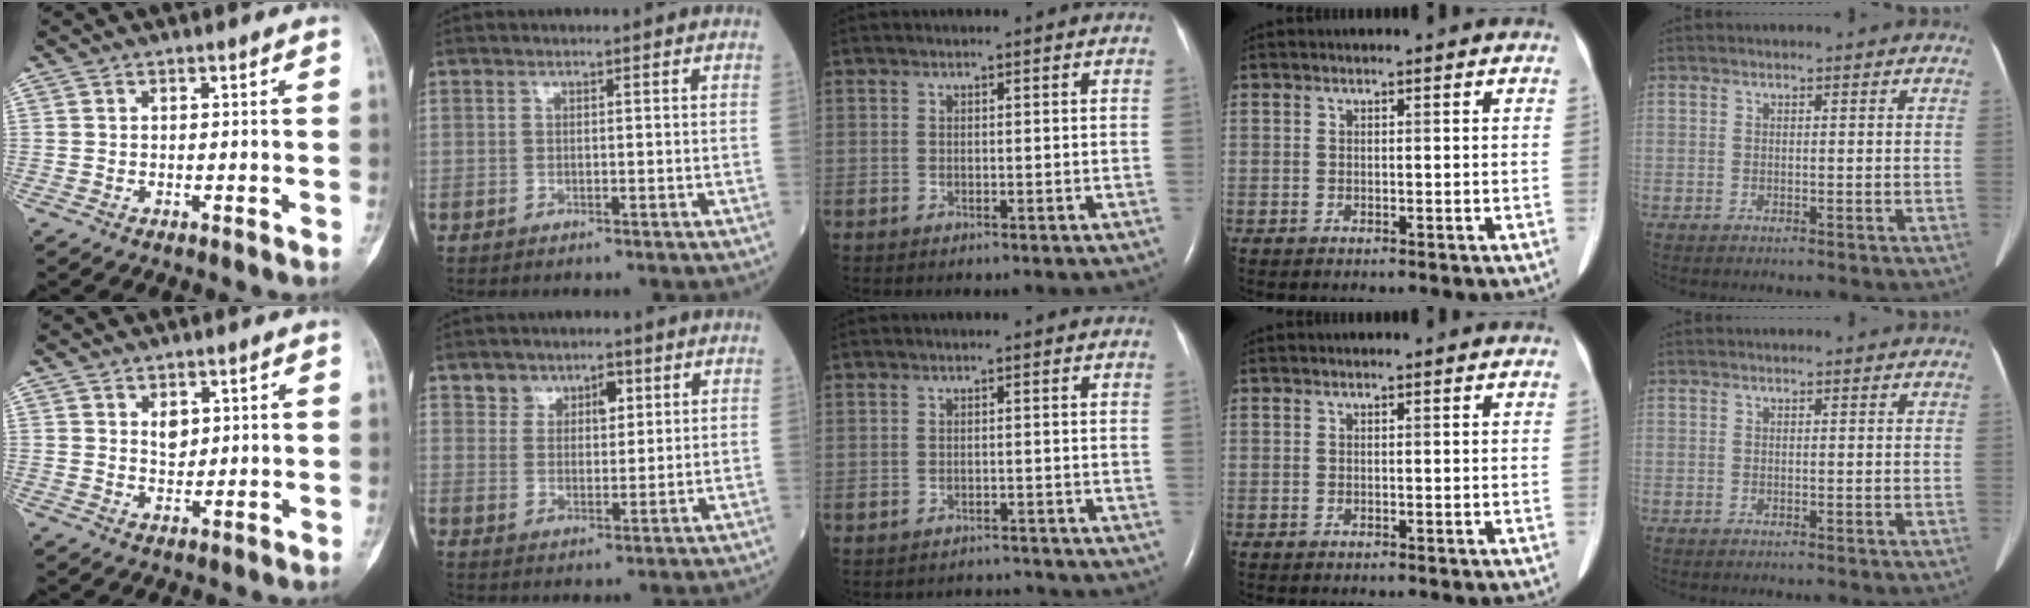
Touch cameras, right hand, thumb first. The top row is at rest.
{"thumb": {"total": 3.1, "force": [1.2, 2.1, 1.9], "torque": [-0.018, -0.009, 0.022]}, "index": {"total": 5.0, "force": [2.9, 3.5, 2.2], "torque": [-0.026, 0.011, 0.052]}, "middle": {"total": 3.3, "force": [-3.1, 0.1, -0.9], "torque": [0.012, -0.002, -0.045]}}